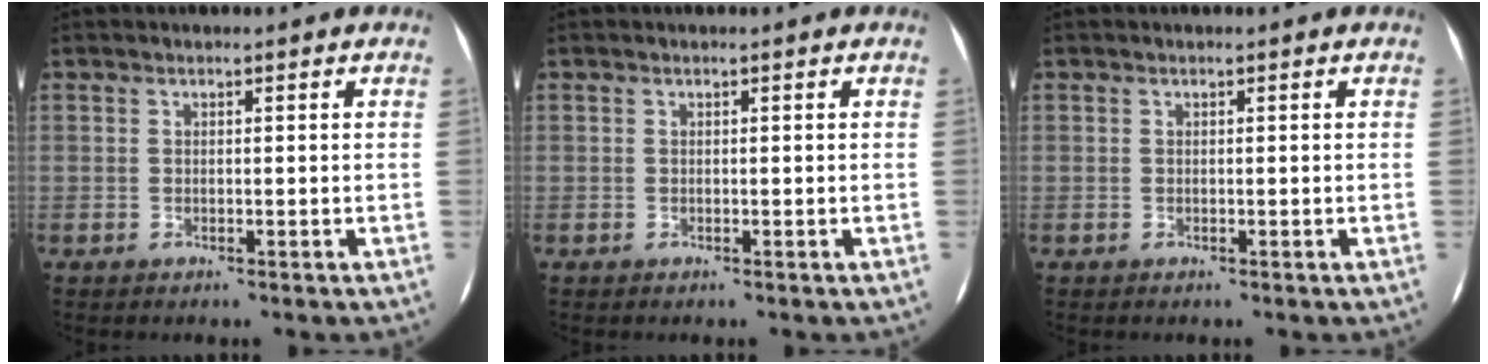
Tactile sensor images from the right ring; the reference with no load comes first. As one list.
[{"total": 0.0}, {"total": 0.0}]